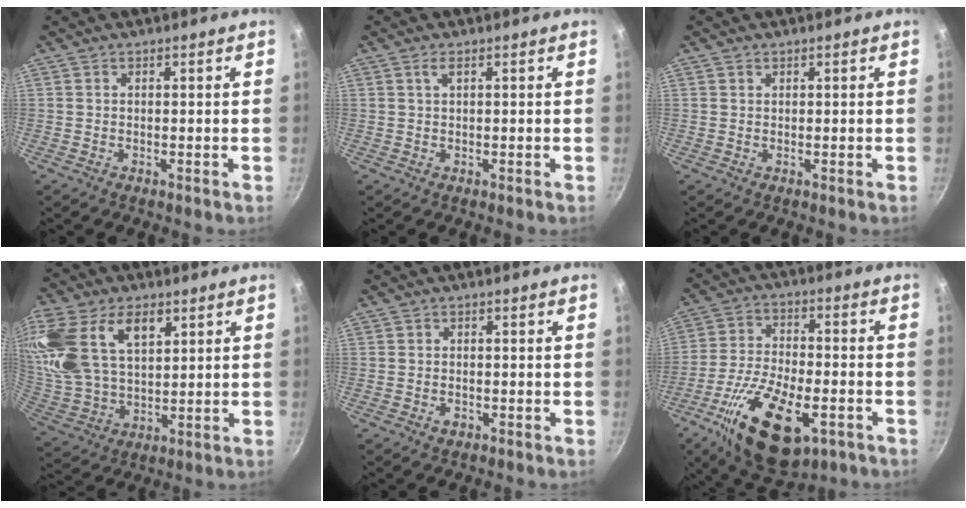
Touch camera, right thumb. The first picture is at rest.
{"total": 1.1, "force": [0.5, 0.2, 1.0], "torque": [-0.021, 0.001, 0.013]}
{"total": 0.6, "force": [0.3, 0.4, 0.1], "torque": [0.001, 0.001, 0.006]}
{"total": 22.6, "force": [9.6, 13.6, 15.3], "torque": [-0.324, -0.004, 0.189]}
{"total": 1.7, "force": [-0.7, 1.3, 0.9], "torque": [-0.011, 0.002, -0.010]}
{"total": 19.5, "force": [-8.0, 9.3, 15.2], "torque": [-0.258, 0.015, -0.134]}